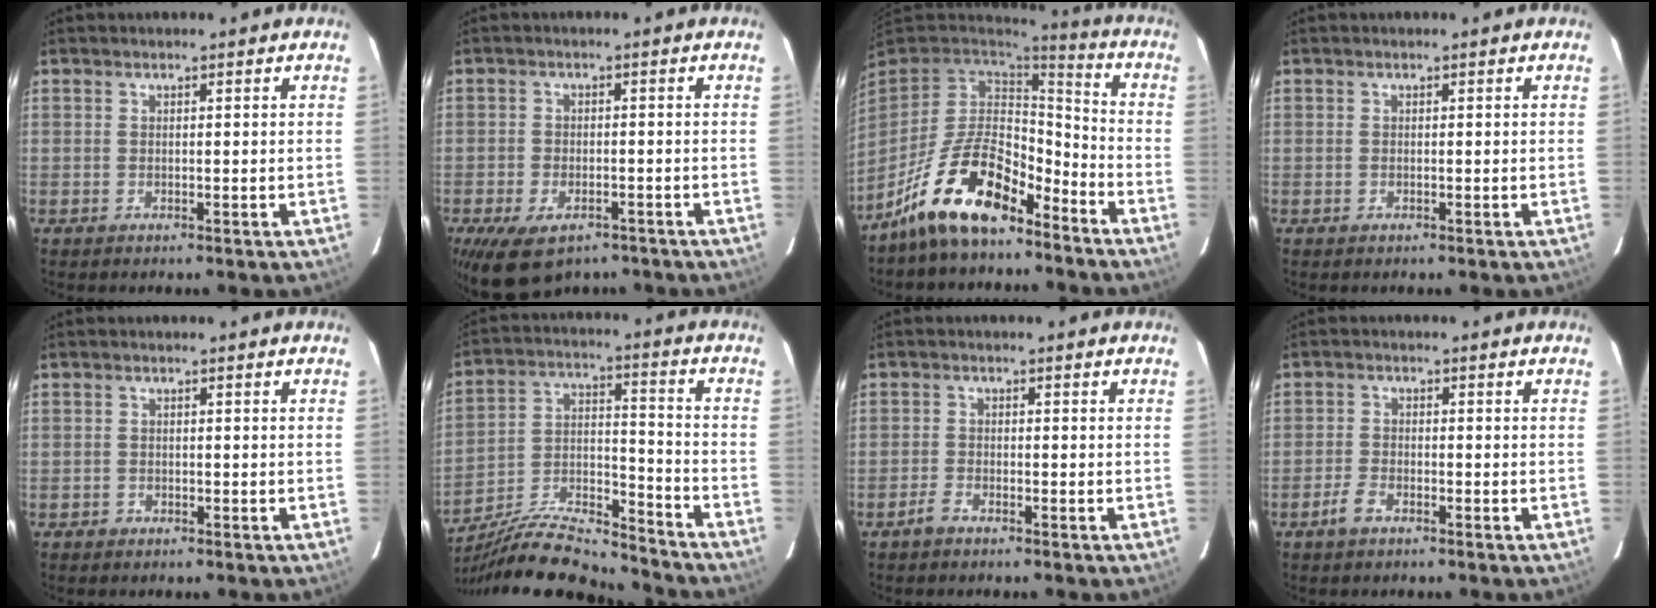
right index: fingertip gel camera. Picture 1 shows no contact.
{"total": 10.4, "force": [-6.8, 5.4, 5.7], "torque": [-0.123, -0.020, -0.103]}
{"total": 16.2, "force": [-11.1, 6.6, 9.9], "torque": [-0.203, 0.009, -0.199]}
{"total": 0.0}
{"total": 1.2, "force": [-0.8, 0.8, 0.0], "torque": [-0.003, 0.003, -0.013]}
{"total": 18.6, "force": [-16.3, 3.9, 7.9], "torque": [-0.154, 0.000, -0.275]}
{"total": 2.2, "force": [-1.8, 0.7, 0.9], "torque": [-0.033, 0.002, -0.038]}
{"total": 3.2, "force": [-2.2, 1.3, 2.0], "torque": [-0.057, 0.001, -0.044]}